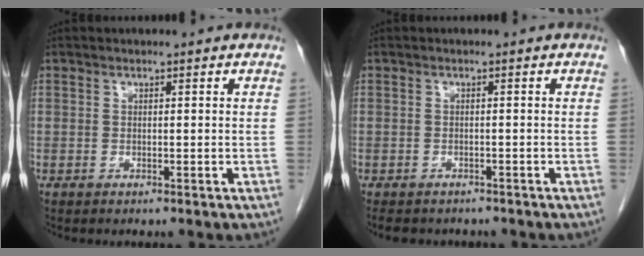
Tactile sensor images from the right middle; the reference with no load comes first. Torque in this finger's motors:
{"motor_torque": [0.04, -0.02, -0.01, 0.00]}